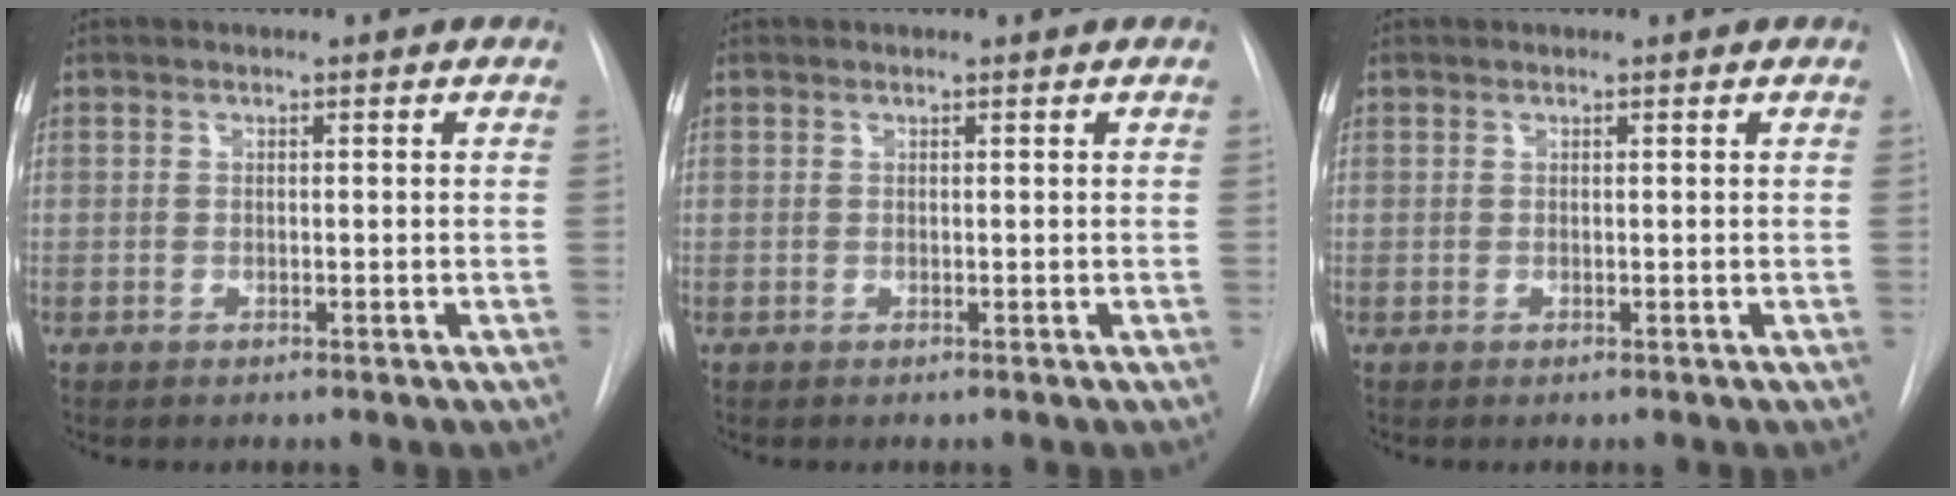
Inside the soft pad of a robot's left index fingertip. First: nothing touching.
{"total": 0.0}
{"total": 0.0}